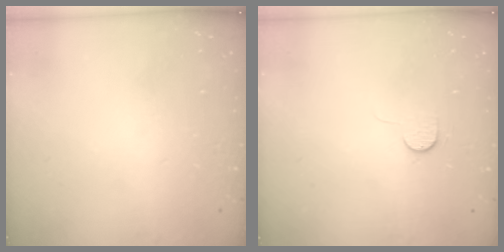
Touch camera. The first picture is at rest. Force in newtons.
{"total": 5.0, "press": 5.0, "slide": 0.5}